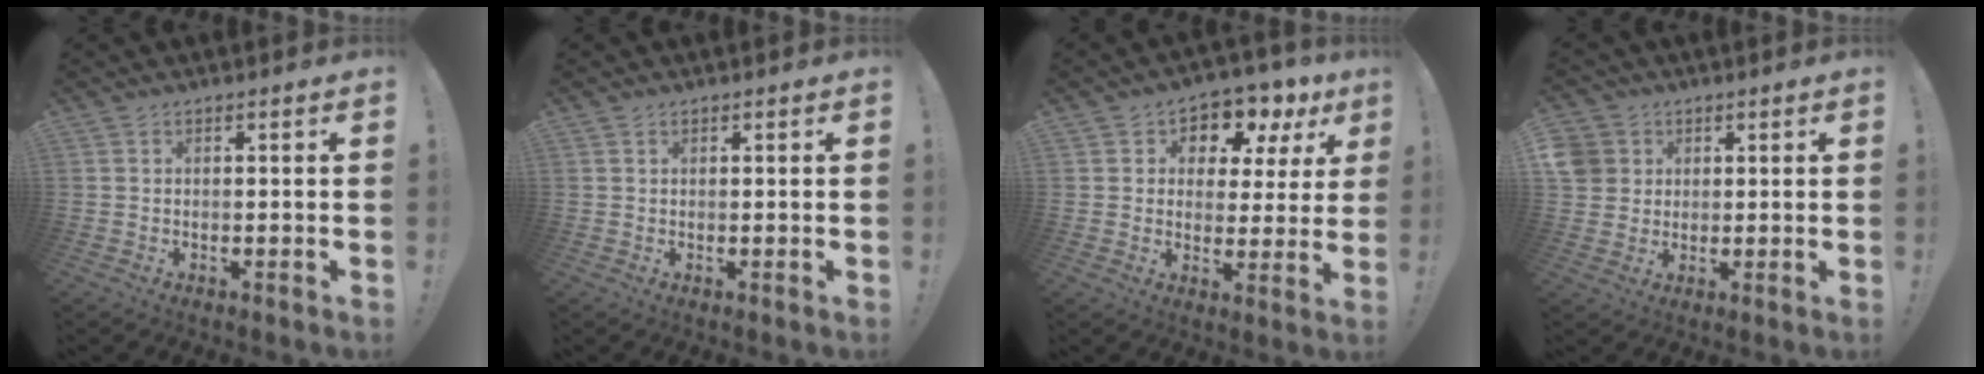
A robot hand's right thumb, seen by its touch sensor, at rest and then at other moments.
{"total": 0.6, "force": [0.5, 0.4, 0.1], "torque": [0.004, -0.002, 0.008]}
{"total": 6.9, "force": [4.4, 4.7, 2.4], "torque": [-0.029, -0.046, 0.078]}
{"total": 6.9, "force": [1.9, 6.4, 1.9], "torque": [-0.037, -0.004, 0.039]}